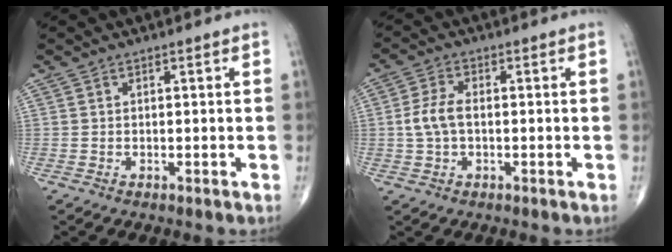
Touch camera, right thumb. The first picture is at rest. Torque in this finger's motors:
{"motor_torque": [-0.44, 0.65, 0.66, -0.07, 0.04]}